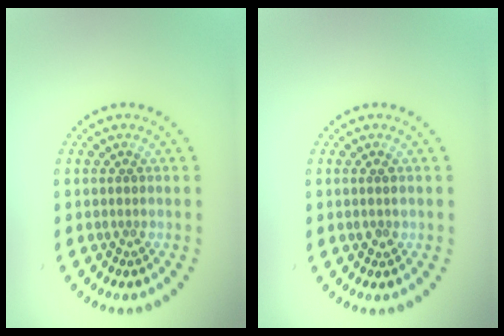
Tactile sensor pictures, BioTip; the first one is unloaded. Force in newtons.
{"total": 1.0, "press": 0.9, "slide": 0.3}